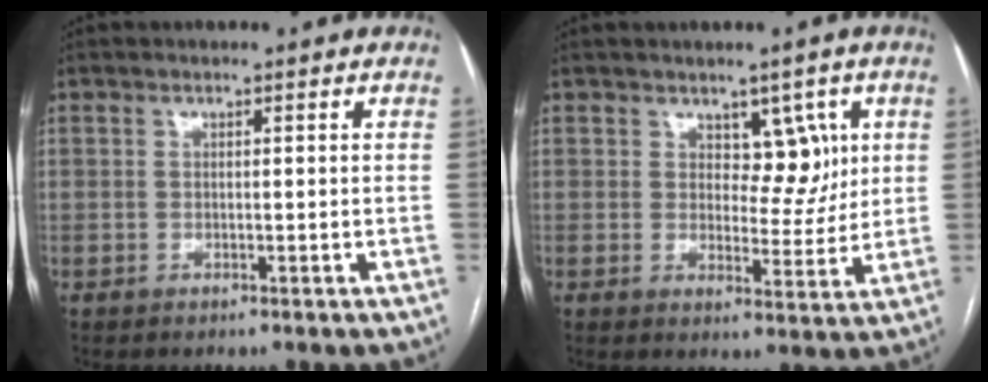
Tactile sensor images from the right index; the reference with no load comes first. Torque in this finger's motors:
{"motor_torque": [-0.03, 0.08, -0.01, 0.00]}